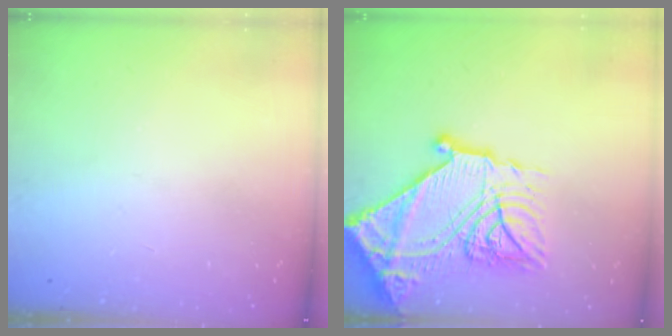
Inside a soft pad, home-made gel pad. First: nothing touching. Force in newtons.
{"total": 28.8, "press": 28.7, "slide": 2.7}